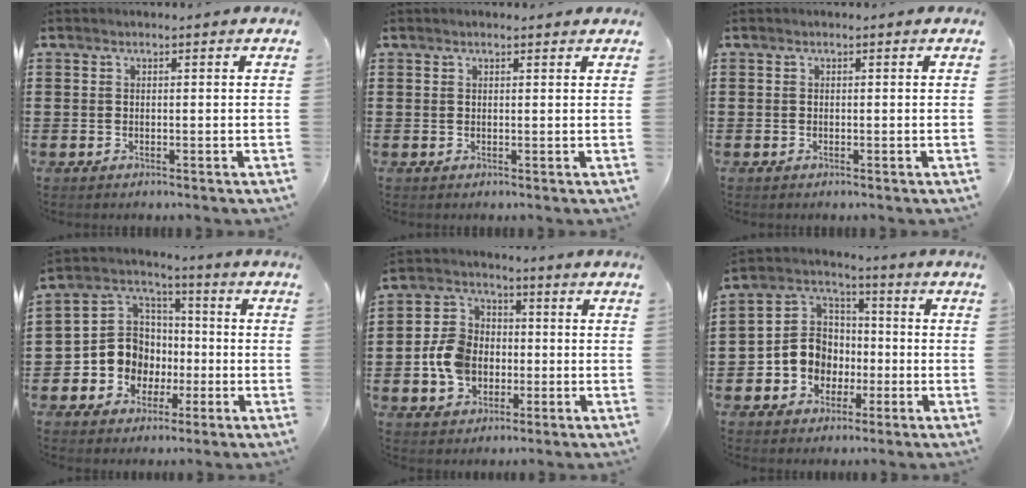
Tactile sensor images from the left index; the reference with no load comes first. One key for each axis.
{"total": 0.9, "fx": 0.7, "fy": 0.1, "fz": 0.5, "tx": -0.011, "ty": 0.001, "tz": 0.013}
{"total": 0.0}
{"total": 9.0, "fx": -1.9, "fy": 8.5, "fz": 2.3, "tx": -0.093, "ty": 0.006, "tz": -0.035}
{"total": 8.0, "fx": -1.5, "fy": 6.7, "fz": 4.1, "tx": -0.112, "ty": 0.017, "tz": -0.029}
{"total": 7.7, "fx": -2.0, "fy": 7.2, "fz": 2.1, "tx": -0.078, "ty": 0.012, "tz": -0.041}